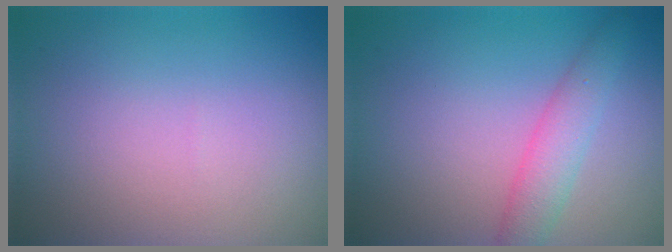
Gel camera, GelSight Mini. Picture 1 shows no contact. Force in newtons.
{"total": 2.8, "press": 2.8, "slide": 0.0}